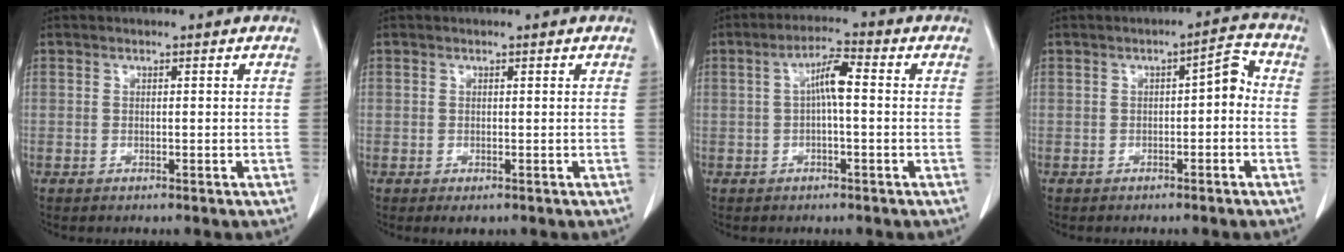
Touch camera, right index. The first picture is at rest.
{"total": 1.2, "force": [-0.5, 0.9, 0.6], "torque": [-0.004, 0.002, -0.003]}
{"total": 4.8, "force": [0.3, 0.7, 4.7], "torque": [-0.085, 0.015, 0.003]}
{"total": 4.0, "force": [-0.6, 1.5, 3.6], "torque": [-0.048, 0.020, -0.010]}